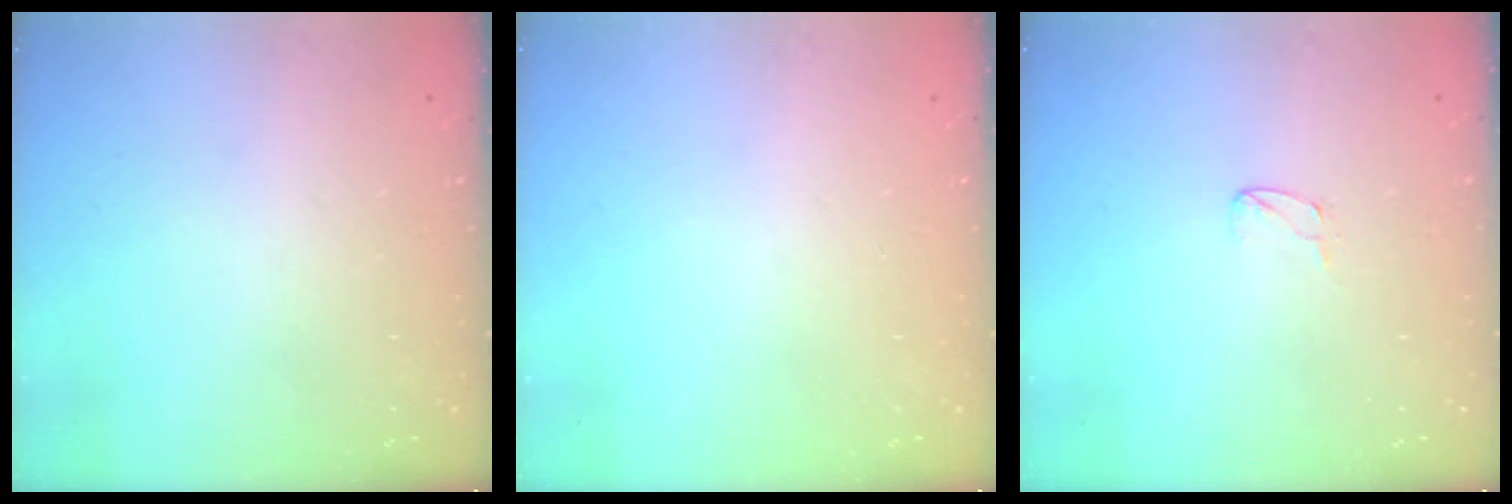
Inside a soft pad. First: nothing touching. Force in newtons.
{"total": 0.0}
{"total": 4.1, "press": 4.0, "slide": 0.3}